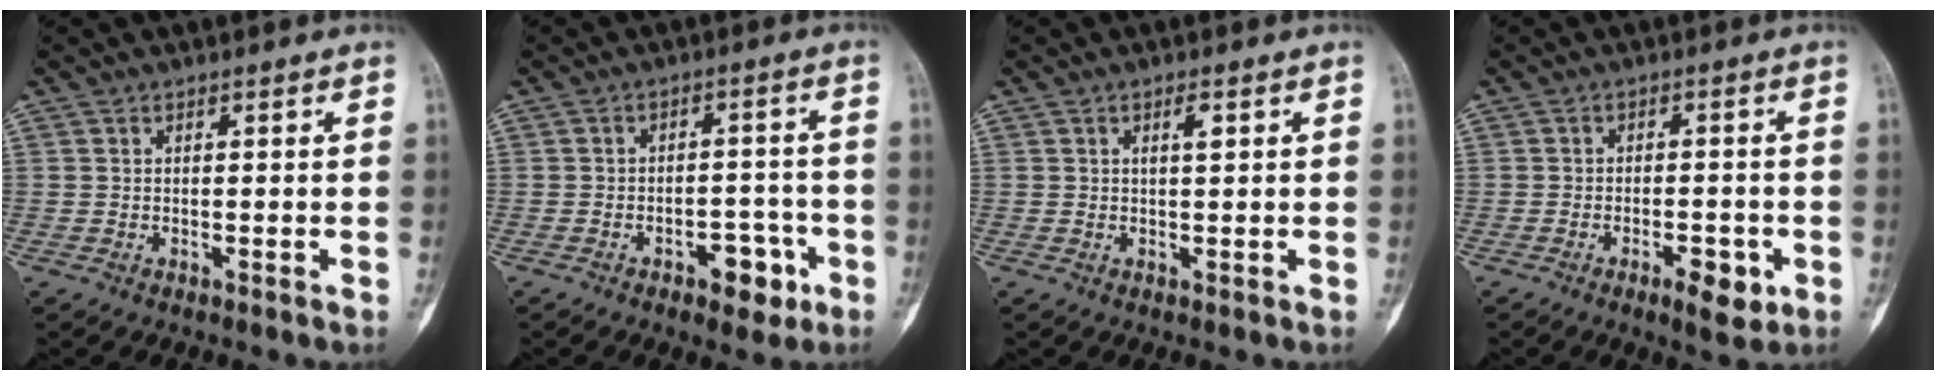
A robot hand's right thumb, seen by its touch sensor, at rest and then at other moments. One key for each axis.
{"total": 6.8, "fx": -3.5, "fy": 3.8, "fz": 4.5, "tx": -0.035, "ty": 0.031, "tz": -0.045}
{"total": 1.9, "fx": 0.7, "fy": 0.5, "fz": 1.7, "tx": -0.025, "ty": 0.001, "tz": 0.011}
{"total": 5.7, "fx": -2.6, "fy": 2.2, "fz": 4.6, "tx": -0.057, "ty": 0.008, "tz": -0.033}